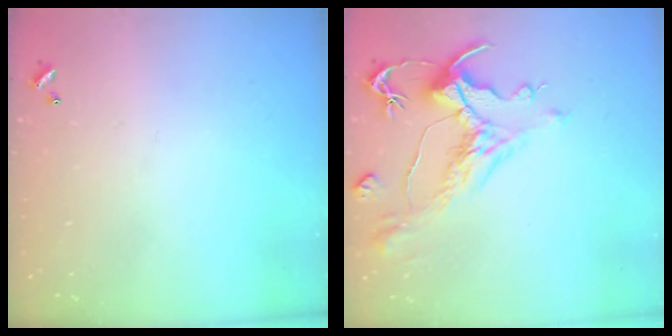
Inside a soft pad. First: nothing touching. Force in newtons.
{"total": 1.8, "press": 1.1, "slide": 1.4}